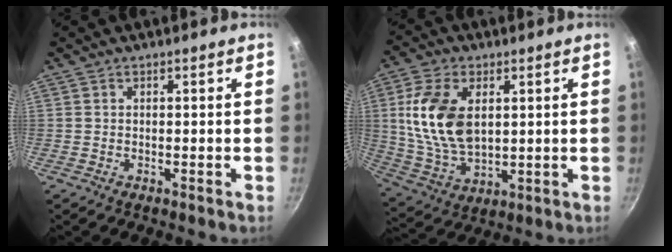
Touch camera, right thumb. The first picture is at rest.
{"total": 15.1, "force": [3.0, 9.1, 11.7], "torque": [-0.210, -0.015, 0.067]}